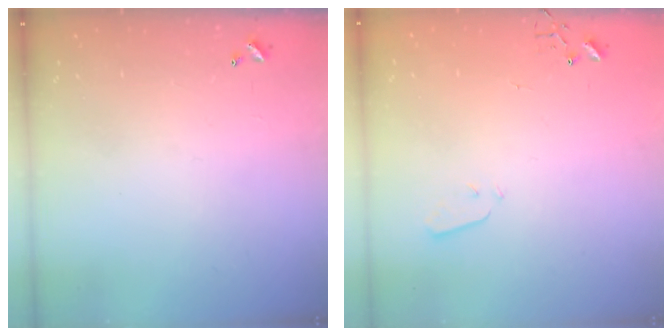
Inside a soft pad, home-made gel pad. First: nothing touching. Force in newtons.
{"total": 3.3, "press": 3.2, "slide": 0.7}